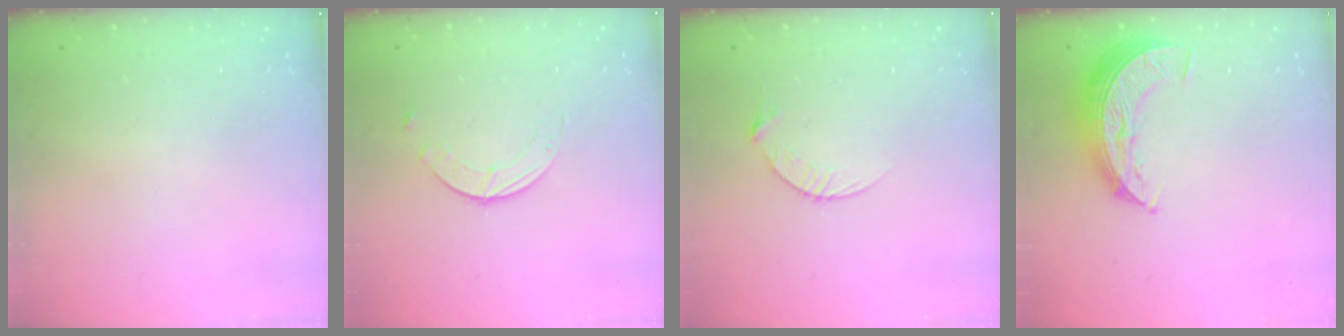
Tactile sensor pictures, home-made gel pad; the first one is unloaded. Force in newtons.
{"total": 2.5, "press": 2.5, "slide": 0.3}
{"total": 4.5, "press": 4.5, "slide": 0.5}
{"total": 9.5, "press": 9.5, "slide": 0.5}